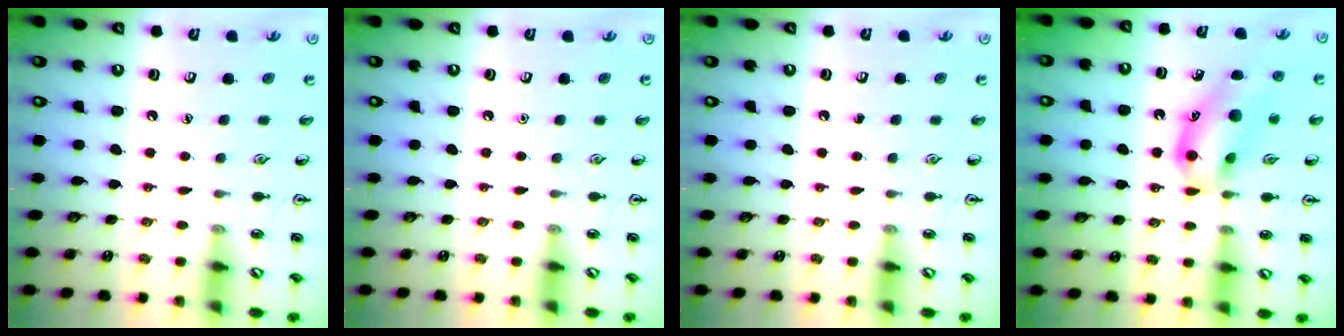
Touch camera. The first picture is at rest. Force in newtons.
{"total": 0.0}
{"total": 0.0}
{"total": 14.5, "press": 14.1, "slide": 3.2}